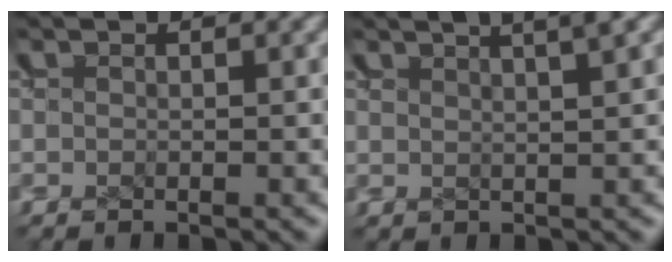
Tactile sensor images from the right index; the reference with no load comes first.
{"total": 3.7, "force": [2.9, 0.5, 2.2], "torque": [-0.025, 0.014, 0.044]}